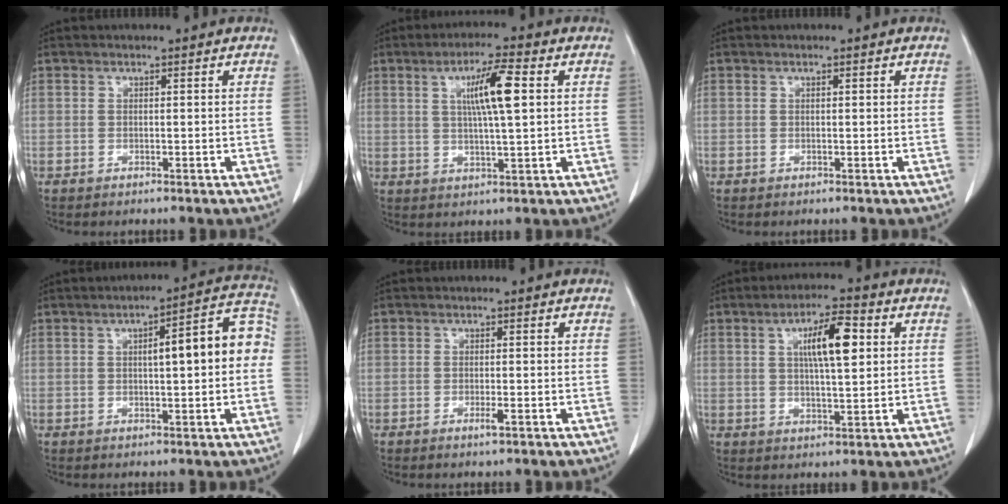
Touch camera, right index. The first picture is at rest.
{"total": 7.9, "force": [2.0, 0.4, 7.6], "torque": [-0.135, 0.004, 0.034]}
{"total": 0.0}
{"total": 10.2, "force": [0.6, 2.2, 9.9], "torque": [-0.129, 0.037, 0.007]}
{"total": 1.5, "force": [-0.7, 0.2, 1.3], "torque": [-0.022, -0.002, -0.011]}
{"total": 8.4, "force": [2.4, 1.7, 7.9], "torque": [-0.133, 0.009, 0.041]}